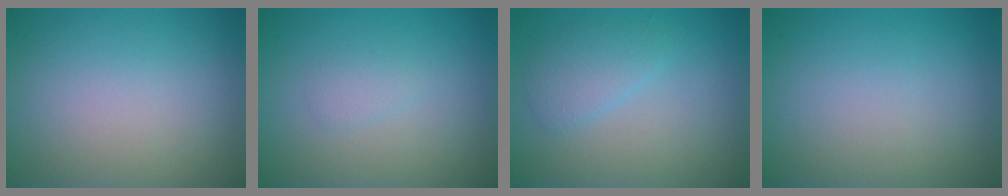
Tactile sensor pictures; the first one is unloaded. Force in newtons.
{"total": 1.0, "press": 1.0, "slide": 0.1}
{"total": 2.2, "press": 2.2, "slide": 0.1}
{"total": 0.0}